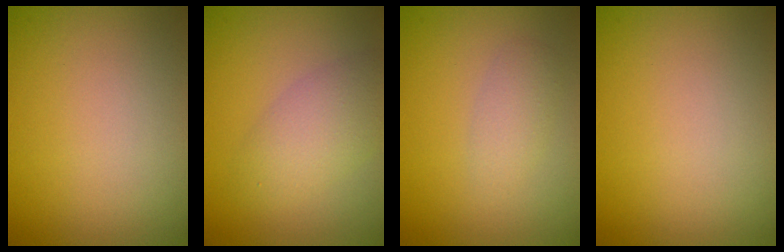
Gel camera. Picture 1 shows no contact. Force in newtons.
{"total": 3.8, "press": 3.8, "slide": 0.2}
{"total": 1.8, "press": 1.8, "slide": 0.0}
{"total": 0.0}